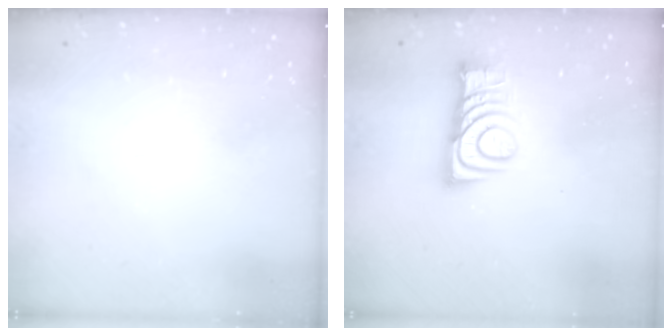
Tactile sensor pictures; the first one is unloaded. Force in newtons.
{"total": 9.3, "press": 9.3, "slide": 0.7}